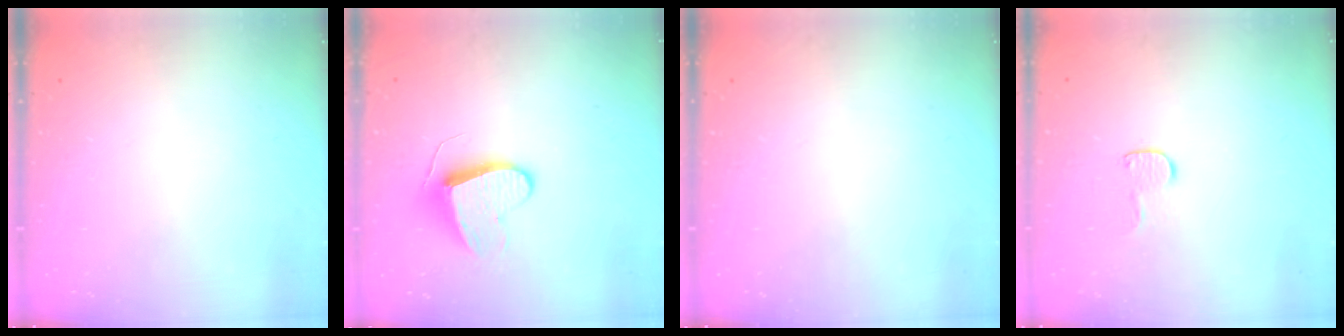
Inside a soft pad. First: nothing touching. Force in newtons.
{"total": 9.4, "press": 9.4, "slide": 0.9}
{"total": 0.0}
{"total": 5.6, "press": 5.5, "slide": 0.5}